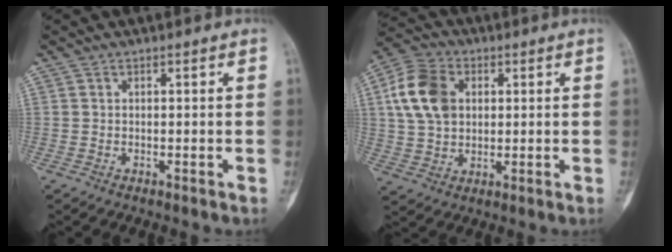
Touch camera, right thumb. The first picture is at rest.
{"total": 11.9, "force": [2.5, 8.6, 7.8], "torque": [-0.139, 0.009, 0.042]}